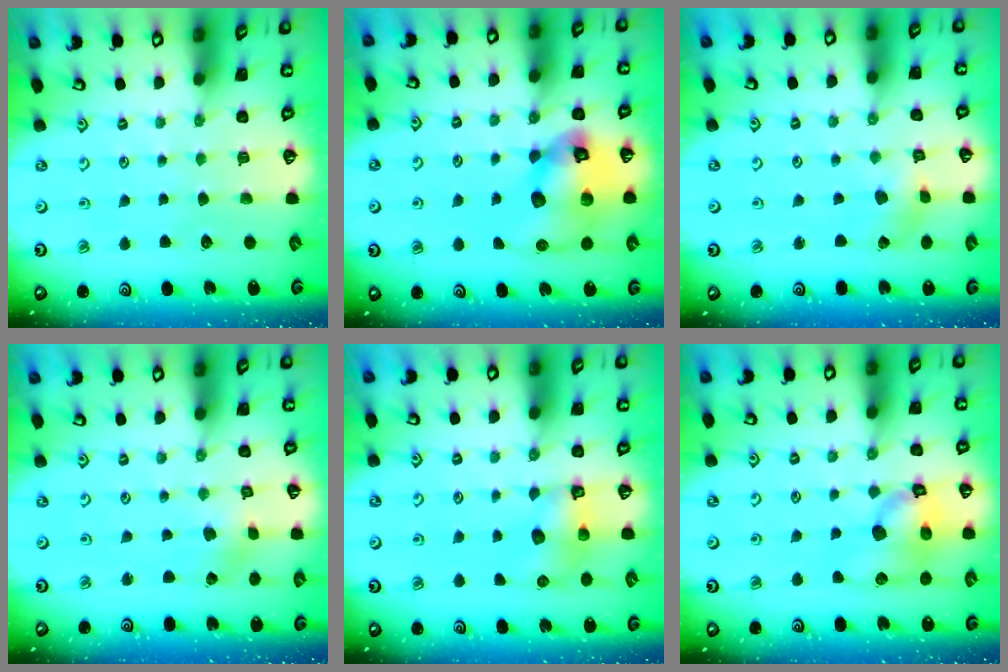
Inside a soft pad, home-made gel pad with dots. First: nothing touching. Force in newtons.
{"total": 16.0, "press": 15.8, "slide": 2.4}
{"total": 1.7, "press": 1.7, "slide": 0.2}
{"total": 1.2, "press": 1.1, "slide": 0.2}
{"total": 6.7, "press": 6.7, "slide": 0.3}
{"total": 13.5, "press": 13.4, "slide": 2.0}